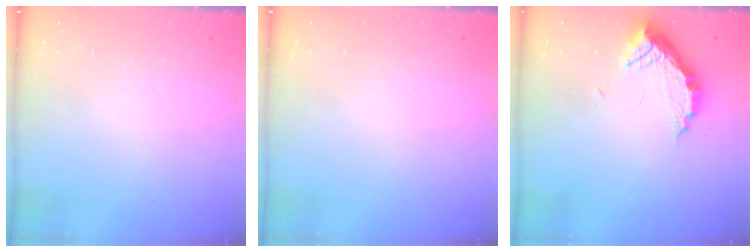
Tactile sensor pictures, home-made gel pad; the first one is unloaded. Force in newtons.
{"total": 0.0}
{"total": 10.0, "press": 10.0, "slide": 0.7}